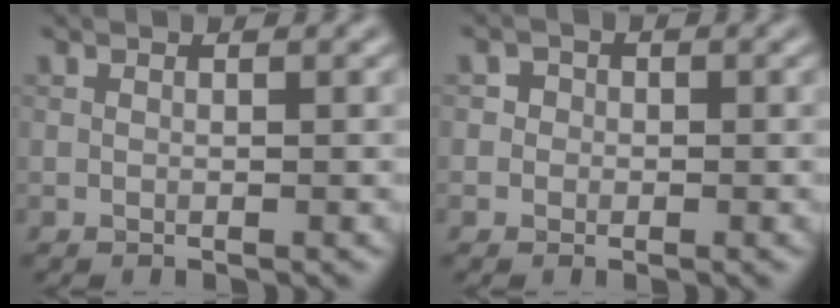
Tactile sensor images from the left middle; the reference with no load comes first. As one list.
[{"total": 1.6, "force": [0.1, 1.5, 0.3], "torque": [0.014, 0.001, -0.015]}]